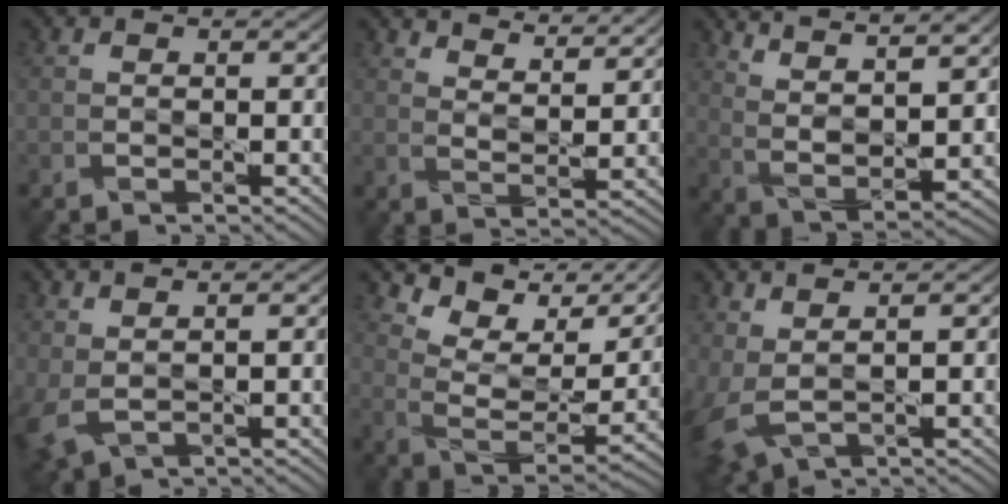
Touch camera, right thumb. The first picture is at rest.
{"total": 6.1, "force": [5.3, 1.4, 2.6], "torque": [-0.050, -0.014, 0.096]}
{"total": 9.9, "force": [7.4, 2.2, 6.1], "torque": [-0.111, -0.006, 0.118]}
{"total": 4.1, "force": [0.5, 2.6, 3.1], "torque": [-0.106, -0.007, 0.019]}
{"total": 11.8, "force": [9.2, 4.1, 6.2], "torque": [-0.143, -0.005, 0.159]}
{"total": 5.9, "force": [0.8, 3.3, 4.9], "torque": [-0.150, -0.012, 0.029]}